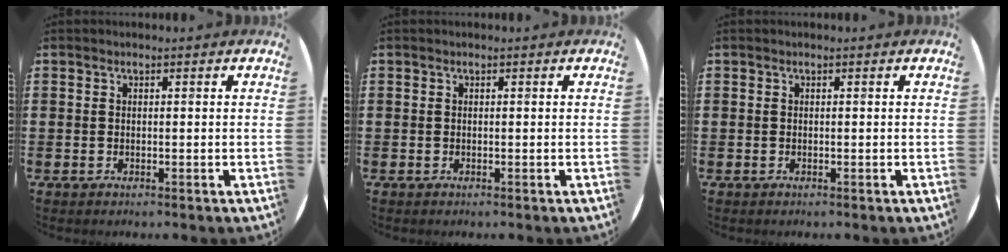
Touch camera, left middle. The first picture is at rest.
{"total": 0.0}
{"total": 0.0}